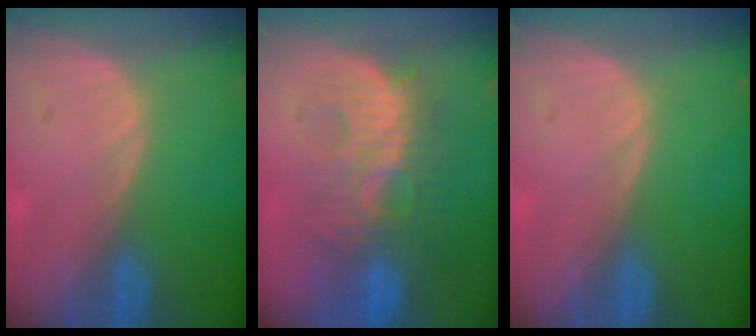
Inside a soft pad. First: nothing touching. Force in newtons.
{"total": 9.3, "press": 9.1, "slide": 1.9}
{"total": 0.0}